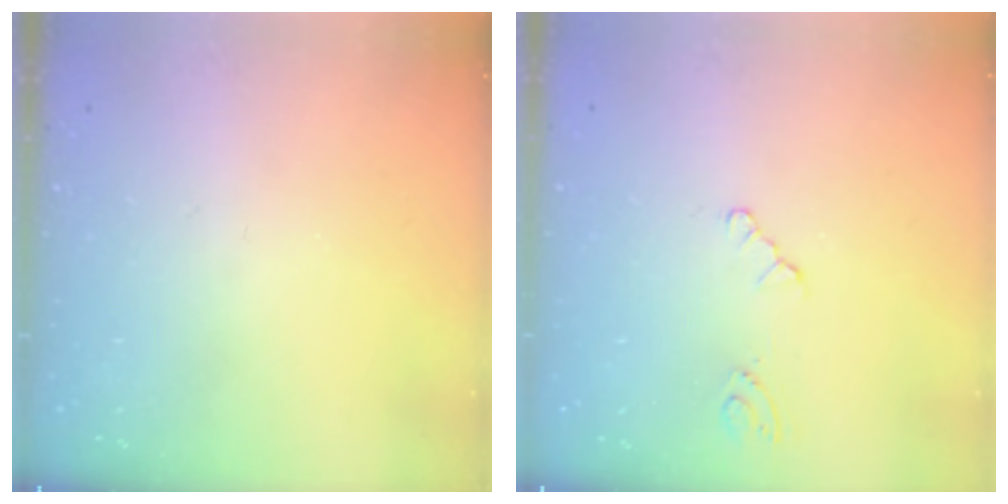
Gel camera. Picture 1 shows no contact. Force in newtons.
{"total": 2.1, "press": 2.1, "slide": 0.3}